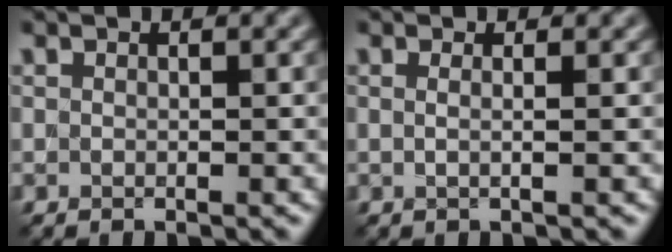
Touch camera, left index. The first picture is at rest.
{"total": 1.3, "force": [0.2, 0.6, 1.2], "torque": [-0.010, -0.004, -0.010]}